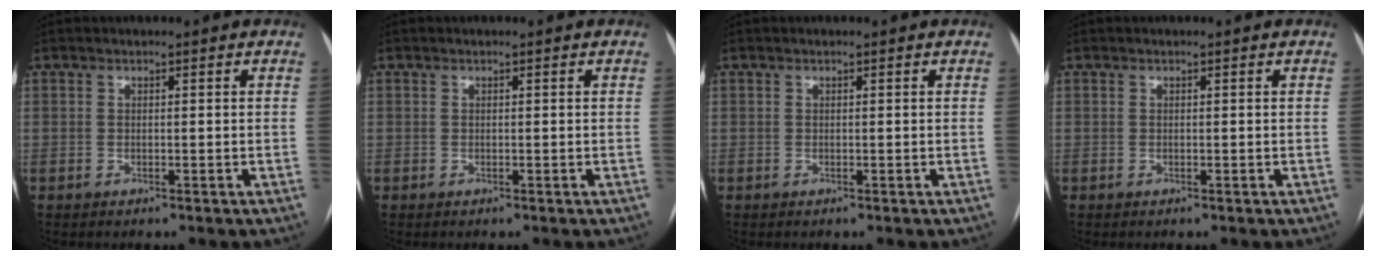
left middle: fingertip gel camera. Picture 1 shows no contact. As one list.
[{"total": 0.0}, {"total": 0.0}, {"total": 0.0}]